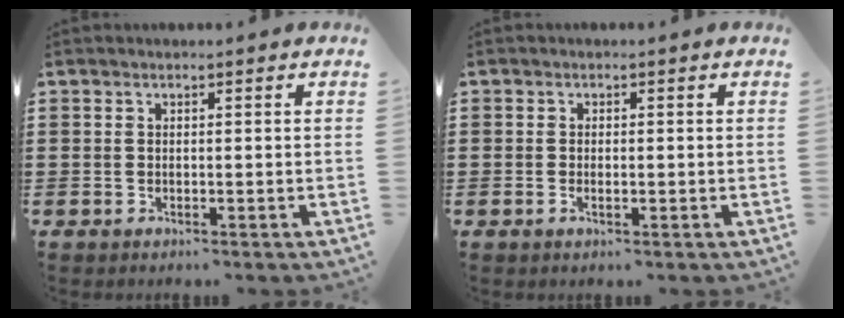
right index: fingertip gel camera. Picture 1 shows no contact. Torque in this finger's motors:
{"motor_torque": [-0.55, 0.77, -0.08, -0.01]}